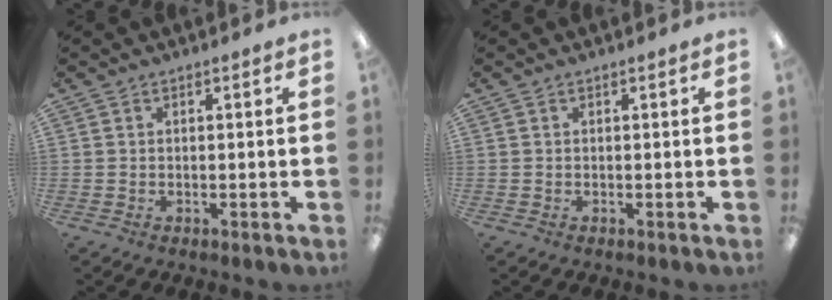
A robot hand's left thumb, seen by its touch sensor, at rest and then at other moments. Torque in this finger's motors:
{"motor_torque": [-0.01, 0.01, -0.29, 0.09, -0.01]}